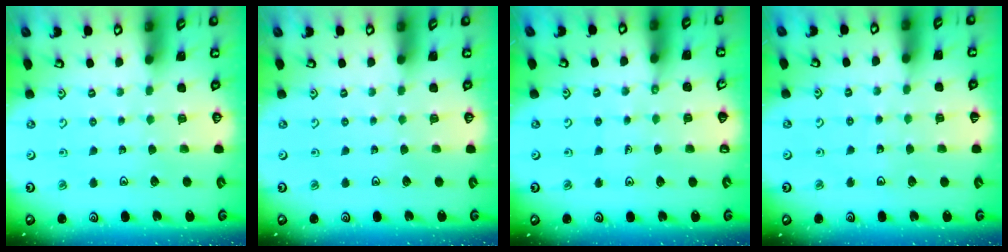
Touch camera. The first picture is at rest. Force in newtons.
{"total": 0.0}
{"total": 2.3, "press": 2.3, "slide": 0.5}
{"total": 3.6, "press": 3.1, "slide": 1.9}